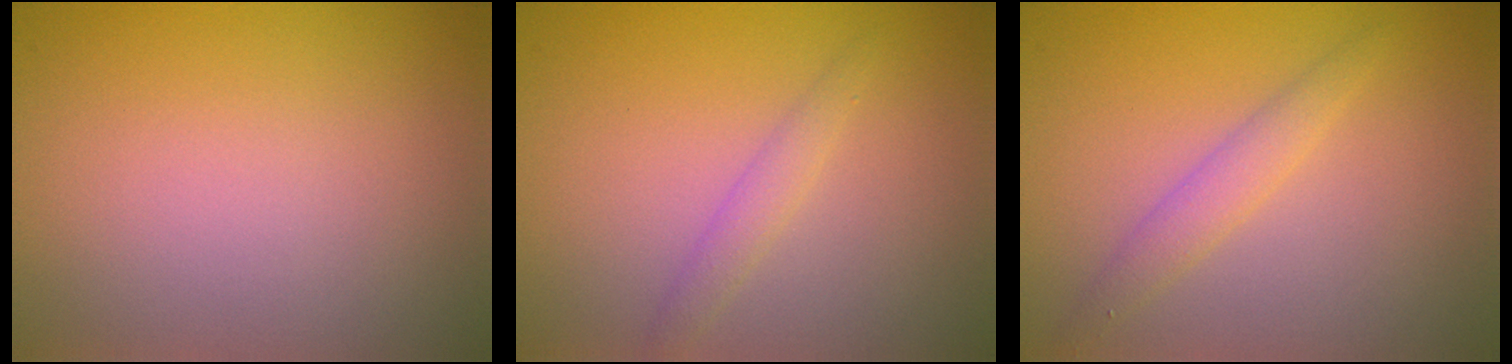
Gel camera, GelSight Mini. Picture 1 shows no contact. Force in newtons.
{"total": 1.4, "press": 1.4, "slide": 0.1}
{"total": 1.9, "press": 1.9, "slide": 0.1}